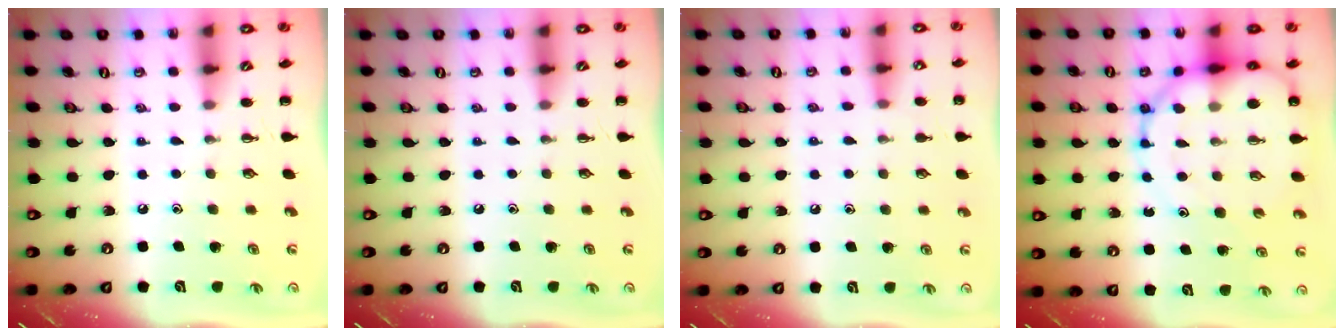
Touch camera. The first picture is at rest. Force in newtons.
{"total": 0.0}
{"total": 6.8, "press": 6.5, "slide": 2.0}
{"total": 15.3, "press": 14.9, "slide": 3.5}